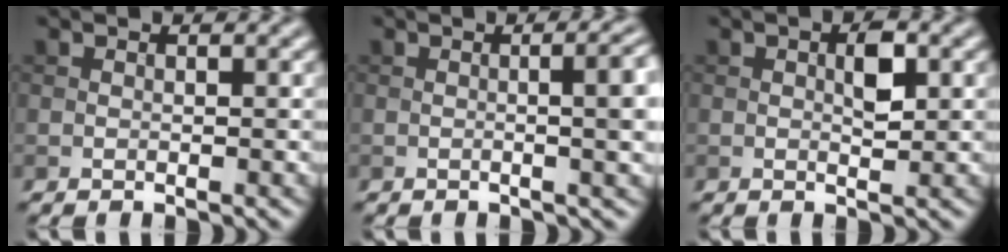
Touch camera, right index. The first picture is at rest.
{"total": 6.9, "force": [0.0, 2.8, 6.3], "torque": [-0.043, 0.013, -0.001]}
{"total": 2.3, "force": [0.5, 0.9, 2.1], "torque": [-0.035, 0.001, 0.007]}